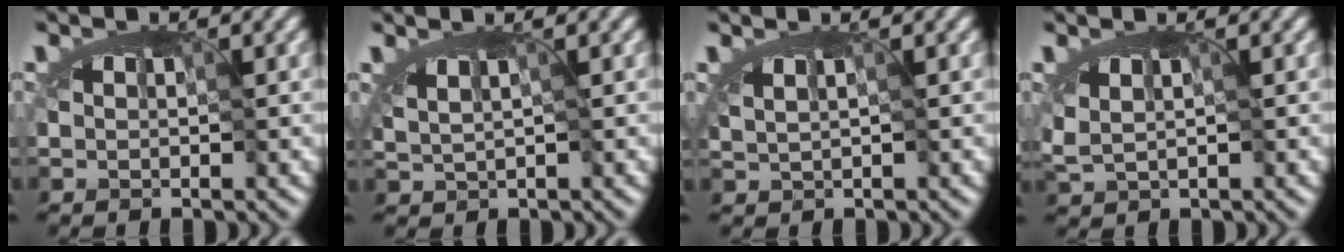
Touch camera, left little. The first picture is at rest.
{"total": 1.1, "force": [-0.1, 0.5, 0.9], "torque": [-0.011, -0.001, 0.003]}
{"total": 0.7, "force": [-0.1, 0.3, 0.6], "torque": [-0.006, -0.004, 0.001]}
{"total": 1.6, "force": [0.0, 0.9, 1.4], "torque": [-0.024, 0.005, 0.007]}